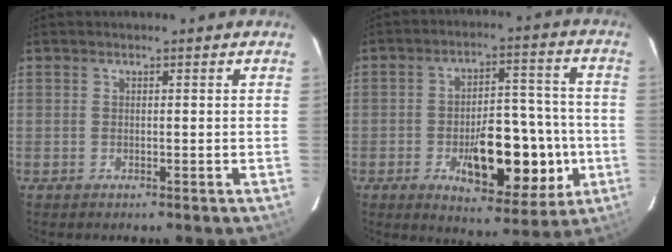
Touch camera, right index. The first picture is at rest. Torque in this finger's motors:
{"motor_torque": [1.38, -0.76, 0.73, 0.11]}